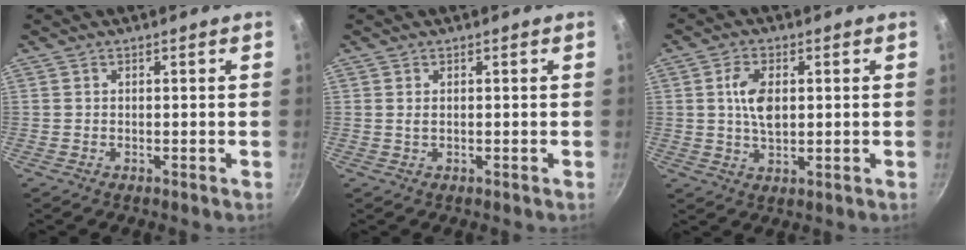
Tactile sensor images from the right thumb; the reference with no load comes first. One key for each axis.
{"total": 1.1, "fx": 0.3, "fy": 0.6, "fz": 0.9, "tx": -0.016, "ty": 0.001, "tz": 0.005}
{"total": 6.7, "fx": 1.0, "fy": 3.7, "fz": 5.5, "tx": -0.095, "ty": -0.004, "tz": 0.018}